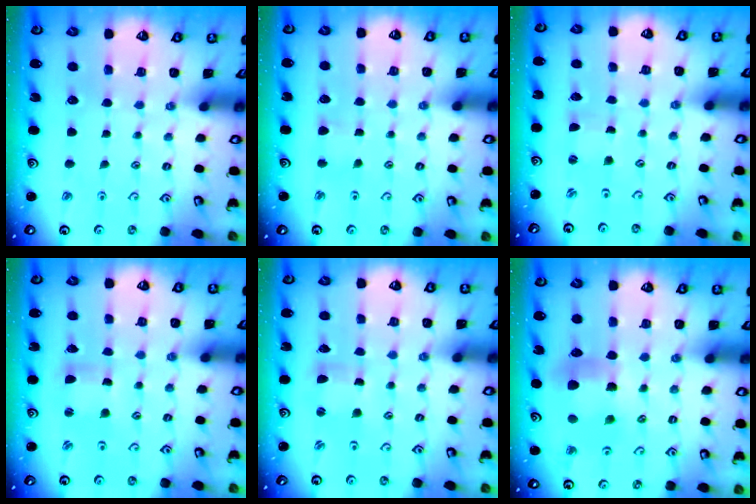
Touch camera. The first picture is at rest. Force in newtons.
{"total": 3.1, "press": 3.1, "slide": 0.5}
{"total": 0.0}
{"total": 2.9, "press": 2.9, "slide": 0.3}
{"total": 1.7, "press": 1.7, "slide": 0.4}
{"total": 6.7, "press": 6.7, "slide": 0.6}